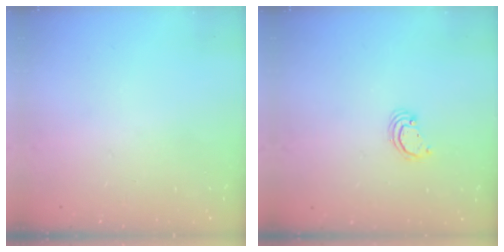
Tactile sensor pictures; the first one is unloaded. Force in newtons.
{"total": 2.2, "press": 2.2, "slide": 0.2}